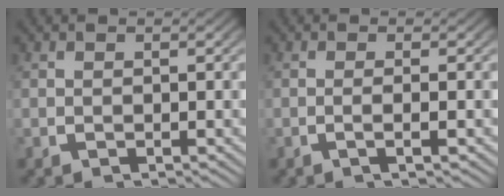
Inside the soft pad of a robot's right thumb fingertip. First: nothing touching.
{"total": 1.5, "force": [-0.3, -0.1, 1.5], "torque": [-0.033, 0.006, -0.008]}